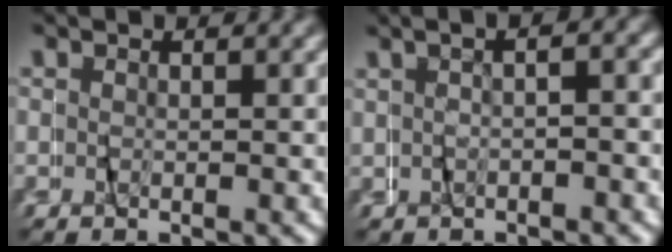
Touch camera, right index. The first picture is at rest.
{"total": 1.2, "force": [-0.3, 0.2, 1.1], "torque": [-0.012, 0.017, -0.011]}